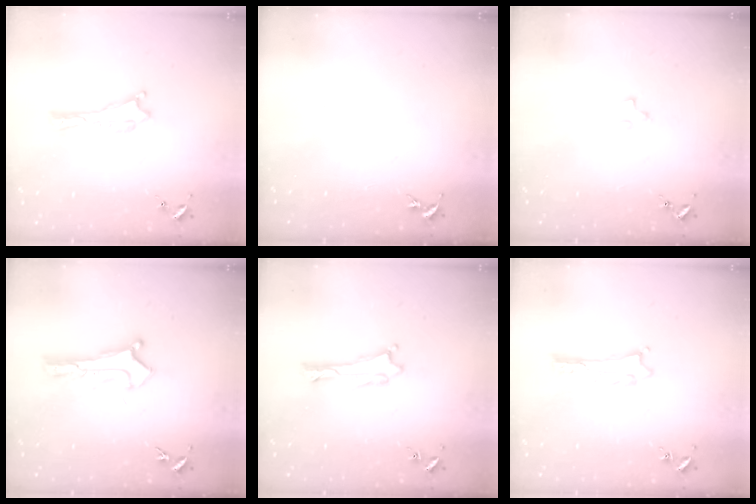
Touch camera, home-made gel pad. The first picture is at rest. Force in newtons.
{"total": 0.0}
{"total": 2.0, "press": 2.0, "slide": 0.4}
{"total": 0.8, "press": 0.8, "slide": 0.0}
{"total": 0.6, "press": 0.6, "slide": 0.1}
{"total": 1.1, "press": 1.1, "slide": 0.1}